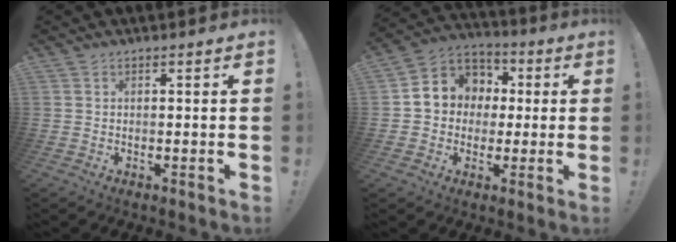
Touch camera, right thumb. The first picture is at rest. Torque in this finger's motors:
{"motor_torque": [1.55, 1.48, 0.72, 0.14, 0.05]}